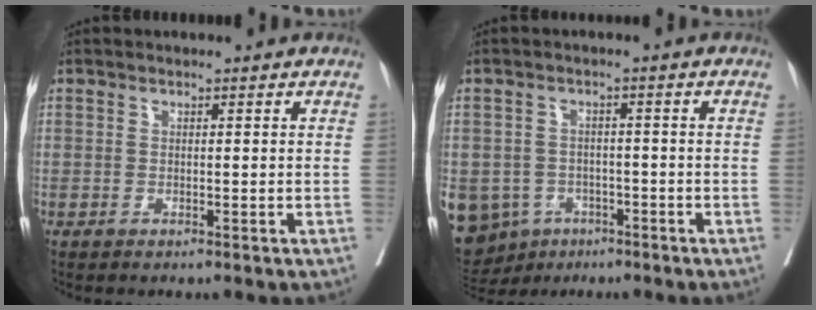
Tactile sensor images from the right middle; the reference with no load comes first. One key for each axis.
{"total": 15.8, "fx": -7.0, "fy": 12.9, "fz": 5.6, "tx": -0.169, "ty": 0.005, "tz": -0.092}